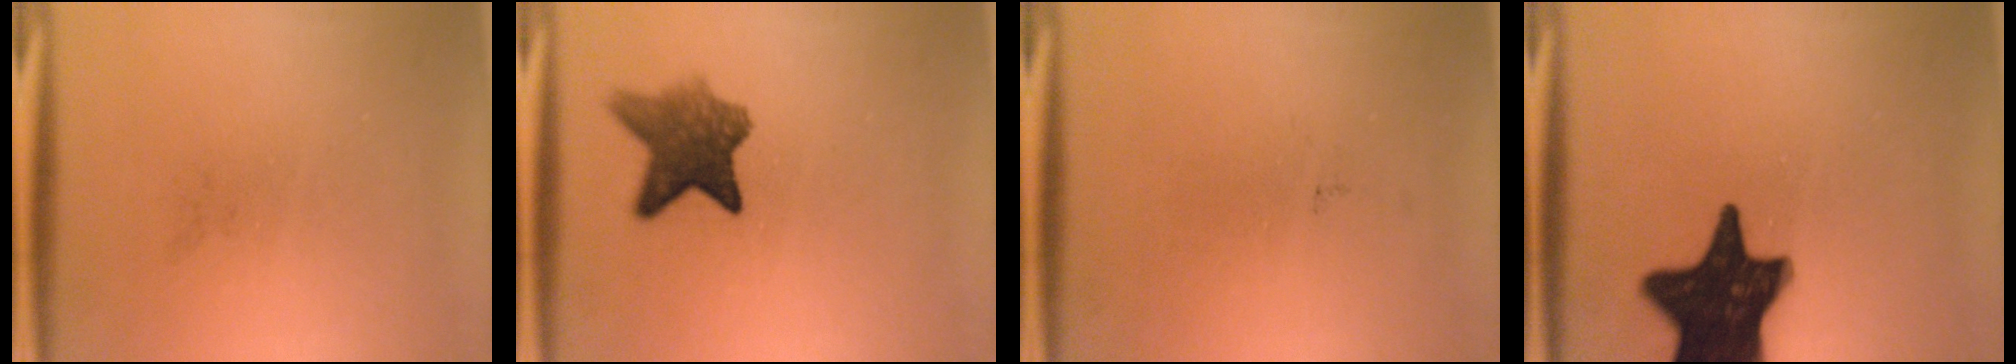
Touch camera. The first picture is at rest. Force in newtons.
{"total": 7.2}
{"total": 0.0}
{"total": 18.7}